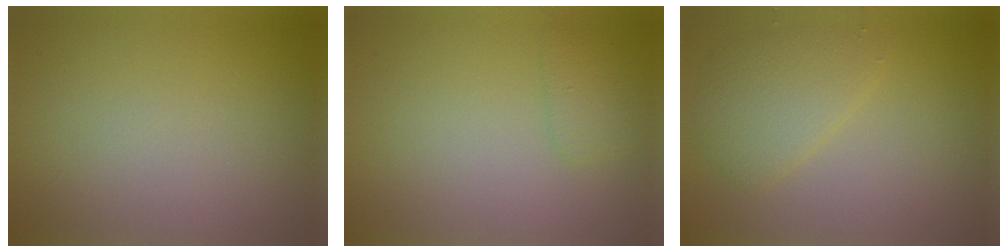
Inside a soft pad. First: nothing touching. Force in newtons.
{"total": 1.6, "press": 1.6, "slide": 0.1}
{"total": 3.0, "press": 3.0, "slide": 0.2}